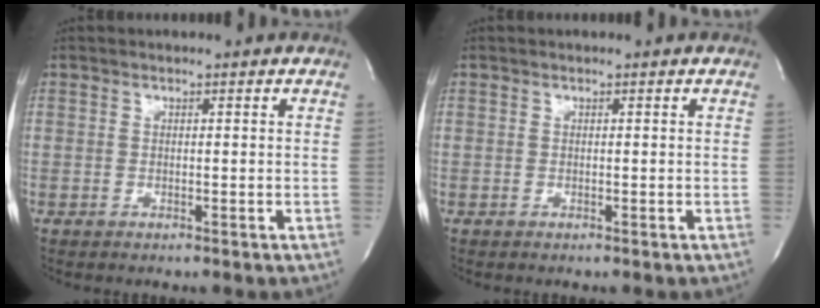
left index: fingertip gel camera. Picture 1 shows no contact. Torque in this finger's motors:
{"motor_torque": [-0.01, 0.01, 0.00, 0.00]}